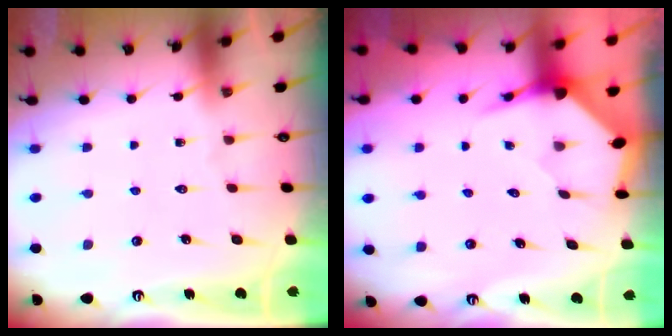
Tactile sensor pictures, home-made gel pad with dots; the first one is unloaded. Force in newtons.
{"total": 3.6, "press": 3.6, "slide": 0.4}